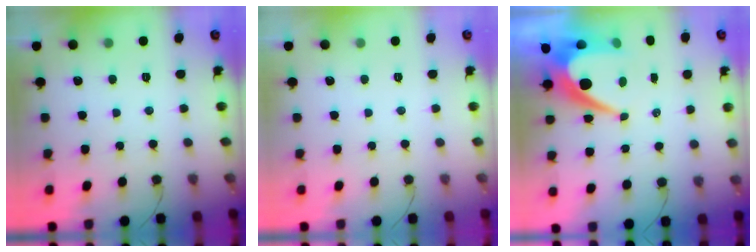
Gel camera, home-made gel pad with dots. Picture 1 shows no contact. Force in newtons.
{"total": 0.0}
{"total": 10.5, "press": 10.5, "slide": 0.7}